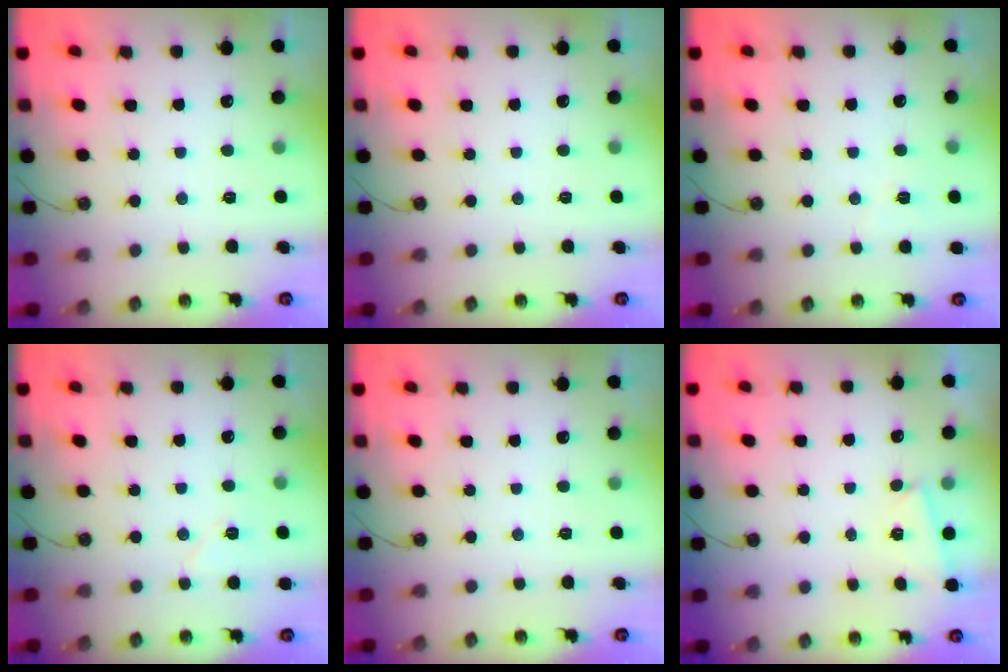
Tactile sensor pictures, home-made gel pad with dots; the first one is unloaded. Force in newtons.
{"total": 0.0}
{"total": 3.5, "press": 3.4, "slide": 0.7}
{"total": 5.4, "press": 5.0, "slide": 2.1}
{"total": 0.0}
{"total": 1.7, "press": 1.3, "slide": 1.0}